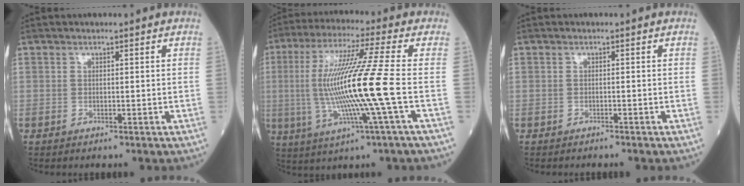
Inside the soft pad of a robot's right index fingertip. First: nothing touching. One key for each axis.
{"total": 15.1, "fx": -1.6, "fy": -1.7, "fz": 14.9, "tx": -0.302, "ty": -0.002, "tz": -0.035}
{"total": 1.7, "fx": -1.5, "fy": -0.1, "fz": 0.6, "tx": -0.009, "ty": 0.002, "tz": -0.019}